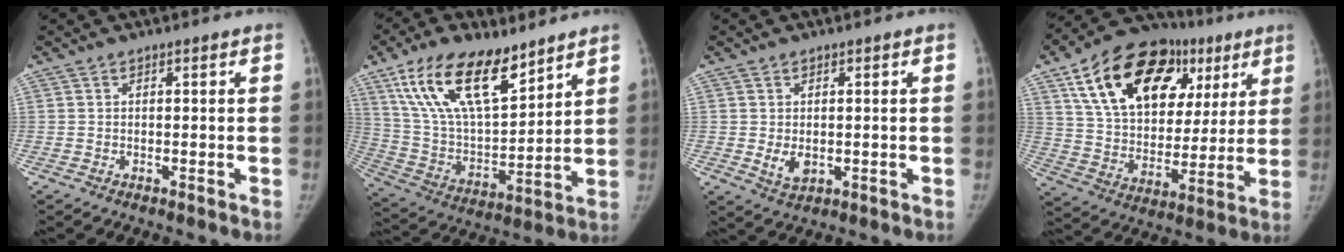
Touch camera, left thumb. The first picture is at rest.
{"total": 20.6, "force": [12.6, 9.1, 13.6], "torque": [-0.222, -0.051, 0.242]}
{"total": 3.5, "force": [-0.2, 2.5, 2.4], "torque": [-0.034, -0.007, 0.005]}
{"total": 27.2, "force": [12.2, 17.0, 17.4], "torque": [-0.247, 0.015, 0.203]}